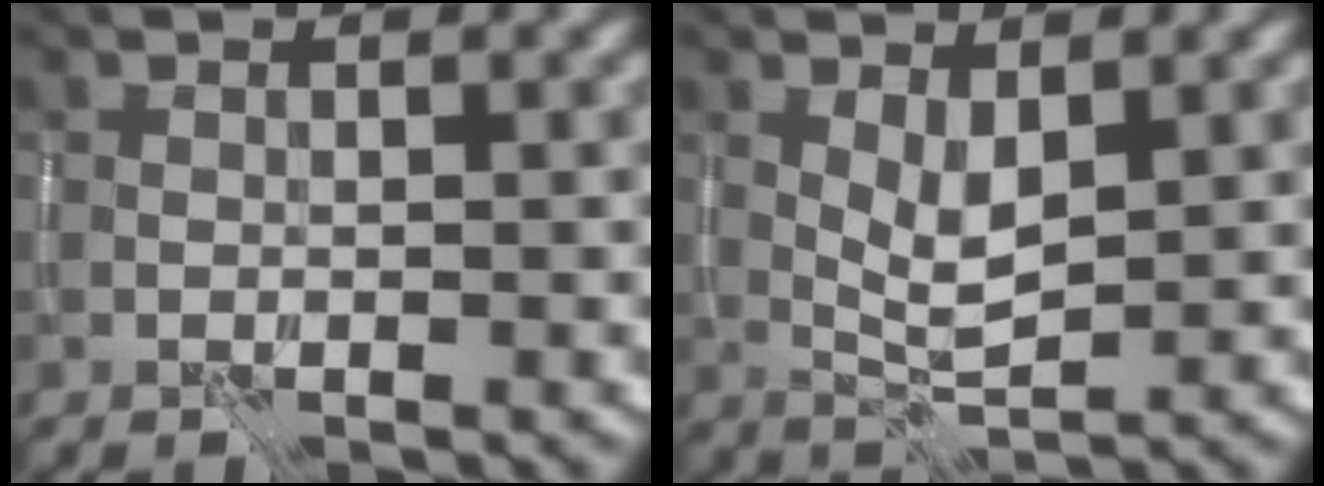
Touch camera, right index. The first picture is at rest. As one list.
[{"total": 2.6, "force": [0.9, 0.9, 2.3], "torque": [-0.048, -0.005, 0.020]}]